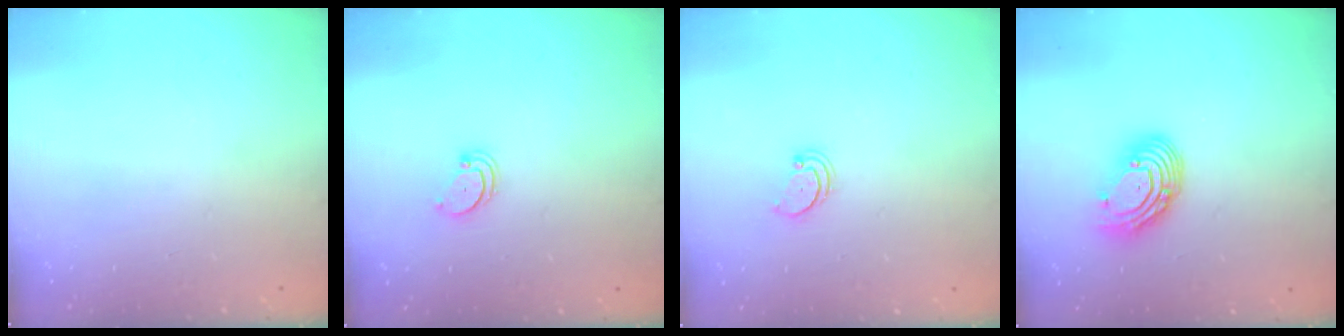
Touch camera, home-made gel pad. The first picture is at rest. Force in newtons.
{"total": 1.8, "press": 1.8, "slide": 0.2}
{"total": 2.4, "press": 2.3, "slide": 0.5}
{"total": 9.4, "press": 9.3, "slide": 1.1}